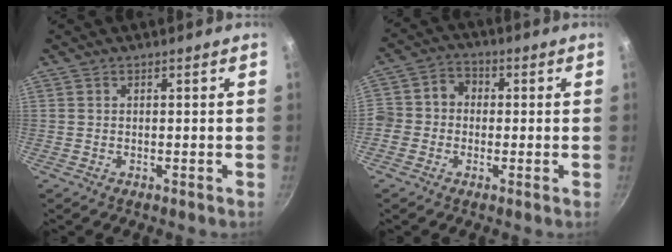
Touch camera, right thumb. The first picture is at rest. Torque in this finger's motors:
{"motor_torque": [0.15, 0.46, 0.25, 0.14, 0.01]}